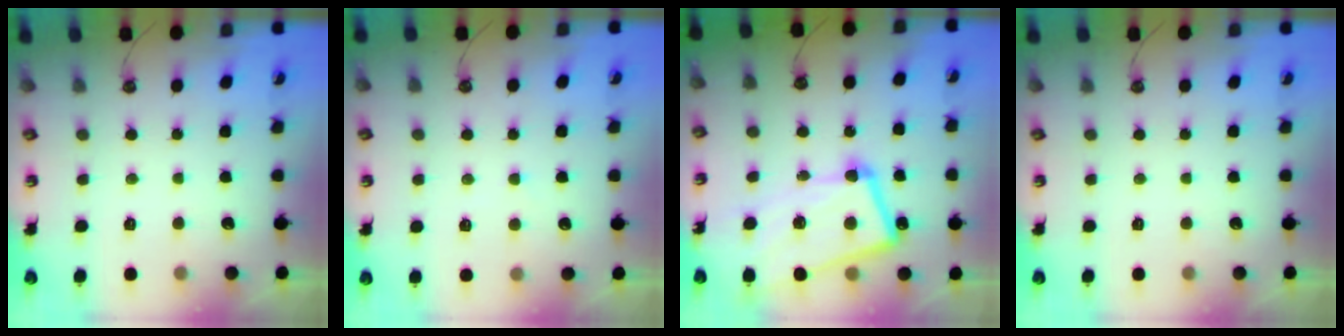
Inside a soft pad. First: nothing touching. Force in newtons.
{"total": 1.5, "press": 1.4, "slide": 0.3}
{"total": 15.4, "press": 15.3, "slide": 1.9}
{"total": 0.0}